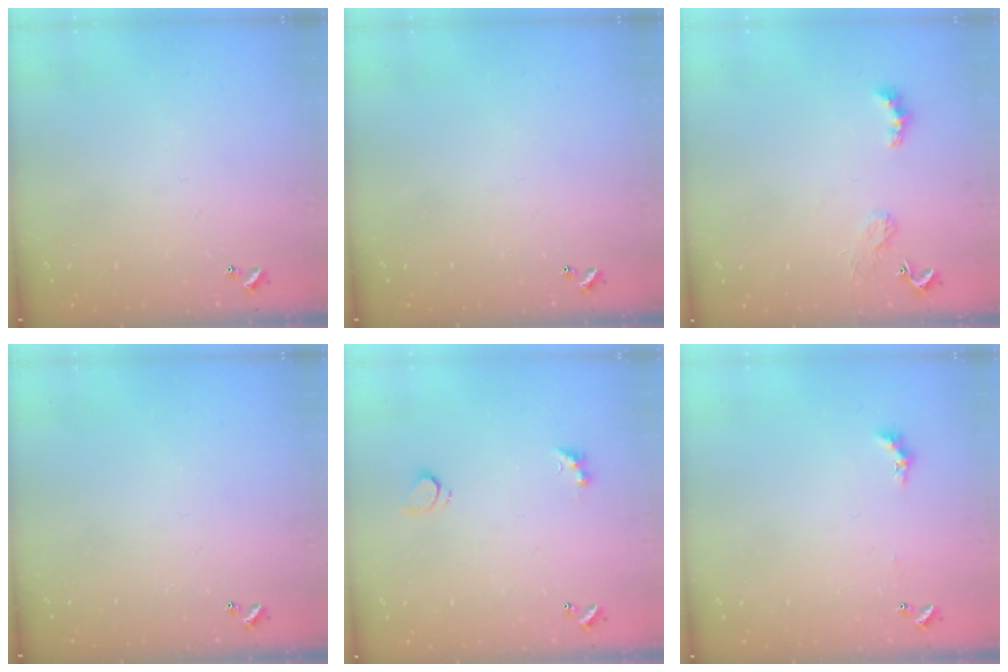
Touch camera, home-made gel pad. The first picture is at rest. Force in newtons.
{"total": 0.0}
{"total": 2.4, "press": 2.3, "slide": 0.5}
{"total": 0.0}
{"total": 3.1, "press": 2.8, "slide": 1.3}
{"total": 0.6, "press": 0.4, "slide": 0.5}